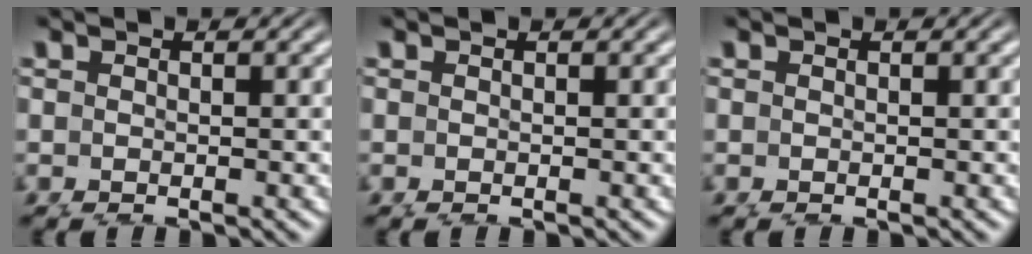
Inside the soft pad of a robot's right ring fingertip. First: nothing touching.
{"total": 0.0}
{"total": 0.0}